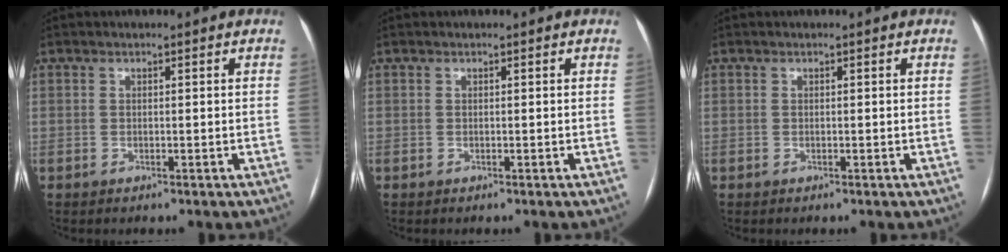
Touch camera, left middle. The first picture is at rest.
{"total": 0.0}
{"total": 0.0}